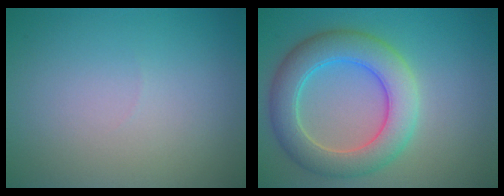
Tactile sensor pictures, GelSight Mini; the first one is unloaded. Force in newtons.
{"total": 7.2, "press": 7.2, "slide": 0.2}